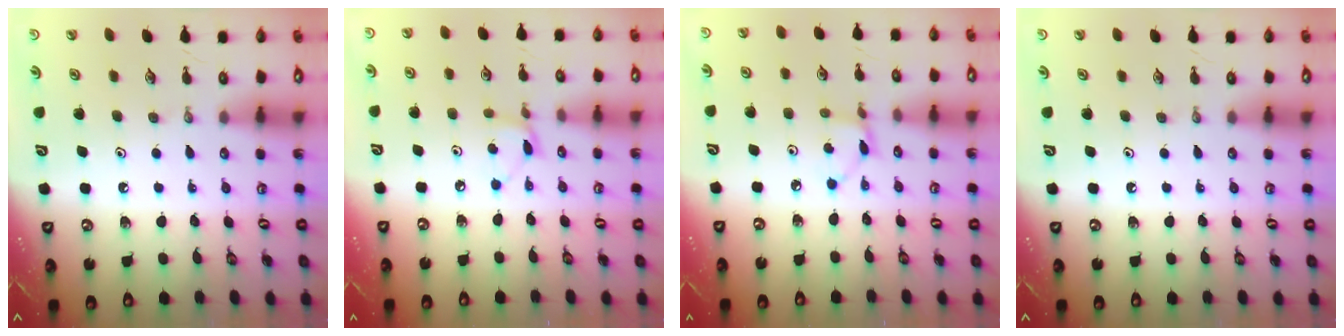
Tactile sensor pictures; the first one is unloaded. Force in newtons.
{"total": 5.7, "press": 5.6, "slide": 0.6}
{"total": 2.9, "press": 2.9, "slide": 0.2}
{"total": 0.0}